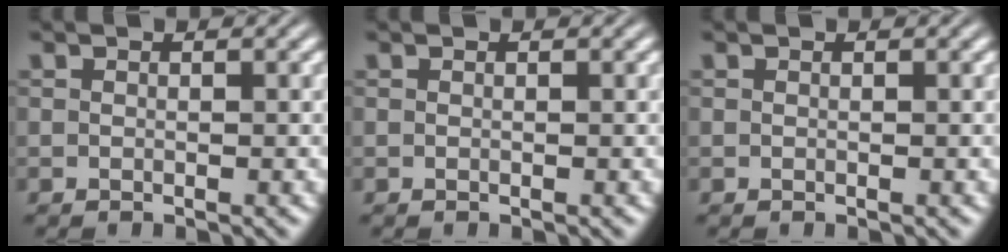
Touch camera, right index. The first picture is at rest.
{"total": 0.0}
{"total": 0.0}